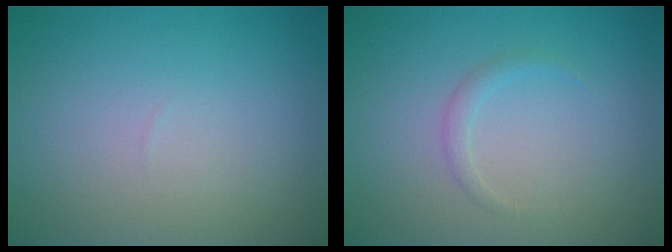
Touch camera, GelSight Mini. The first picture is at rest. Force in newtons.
{"total": 0.9, "press": 0.9, "slide": 0.0}